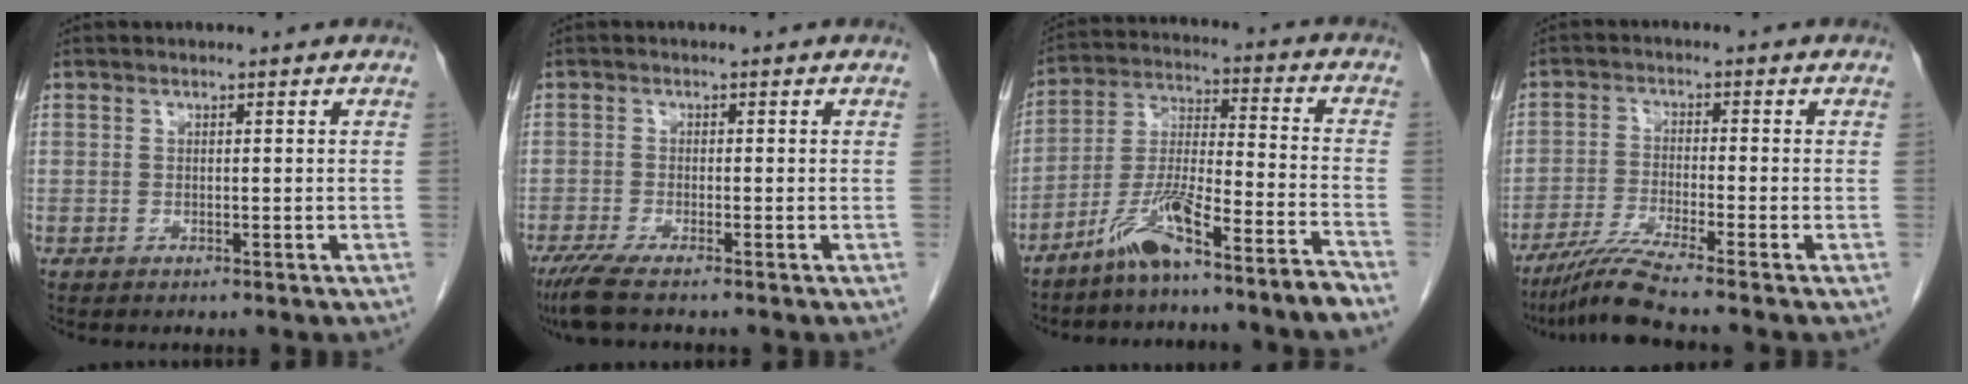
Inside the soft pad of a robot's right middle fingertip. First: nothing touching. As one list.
[{"total": 4.6, "force": [-3.5, 0.0, 2.9], "torque": [-0.054, -0.012, -0.067]}, {"total": 11.0, "force": [-8.4, -0.7, 7.0], "torque": [-0.136, 0.006, -0.152]}, {"total": 6.2, "force": [-5.1, -1.7, 3.0], "torque": [-0.063, -0.030, -0.104]}]